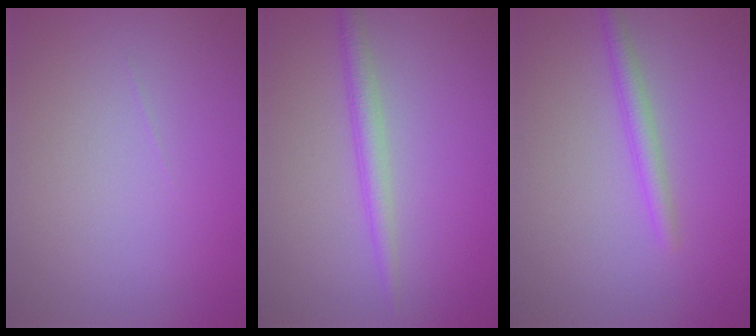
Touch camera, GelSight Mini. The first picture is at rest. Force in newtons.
{"total": 2.0, "press": 2.0, "slide": 0.1}
{"total": 1.8, "press": 1.8, "slide": 0.0}